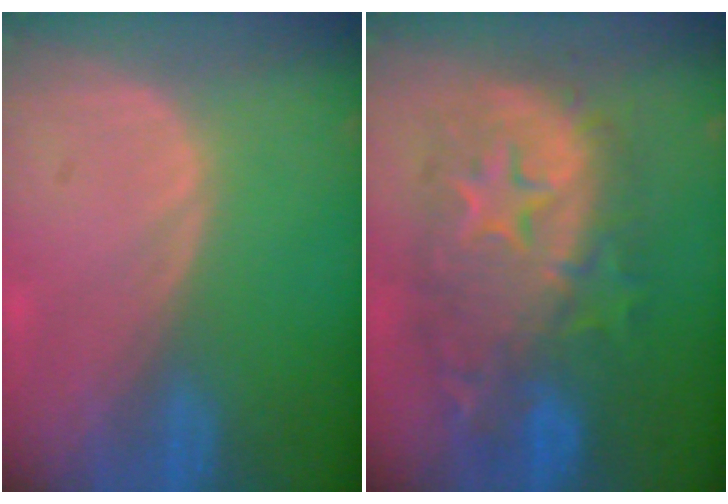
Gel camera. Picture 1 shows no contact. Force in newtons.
{"total": 12.6, "press": 12.6, "slide": 1.1}